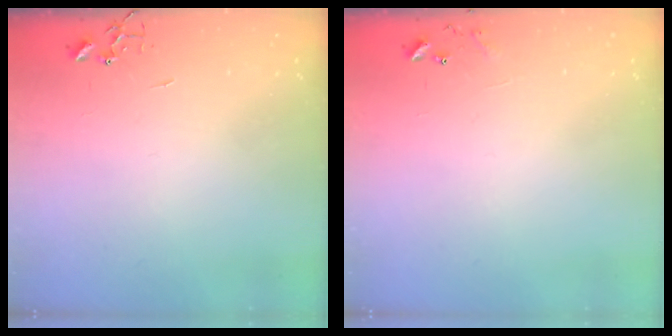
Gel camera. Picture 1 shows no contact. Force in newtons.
{"total": 7.0, "press": 7.0, "slide": 0.5}